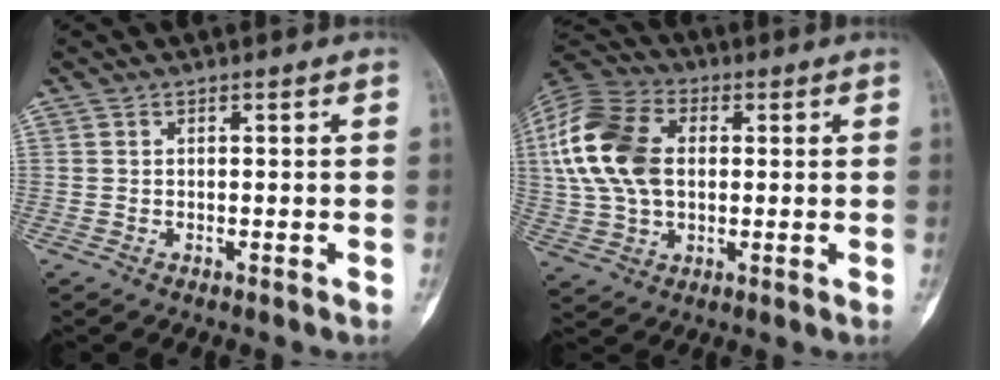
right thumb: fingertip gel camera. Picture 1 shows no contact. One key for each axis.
{"total": 17.2, "fx": 2.3, "fy": 11.4, "fz": 12.7, "tx": -0.253, "ty": 0.017, "tz": 0.038}